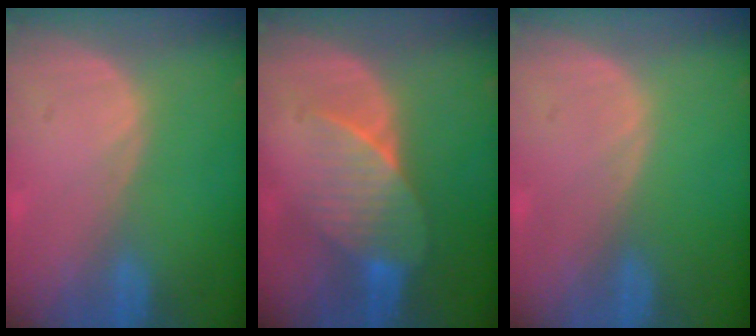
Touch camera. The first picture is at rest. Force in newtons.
{"total": 7.1, "press": 6.4, "slide": 3.0}
{"total": 0.0}